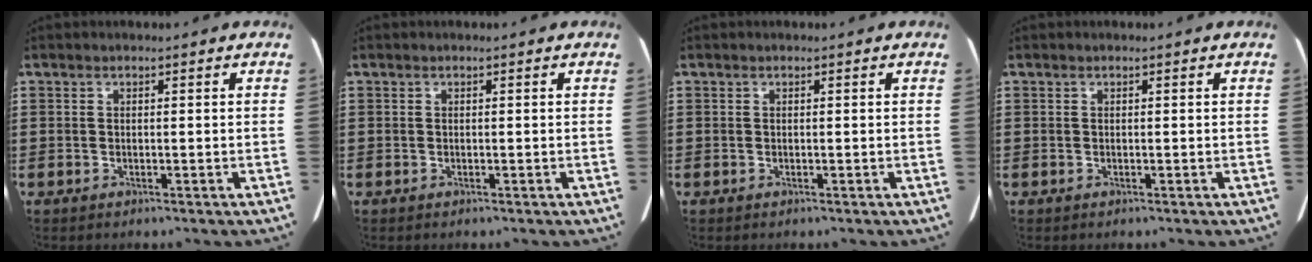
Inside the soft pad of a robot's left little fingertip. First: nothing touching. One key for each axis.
{"total": 0.0}
{"total": 0.0}
{"total": 0.0}